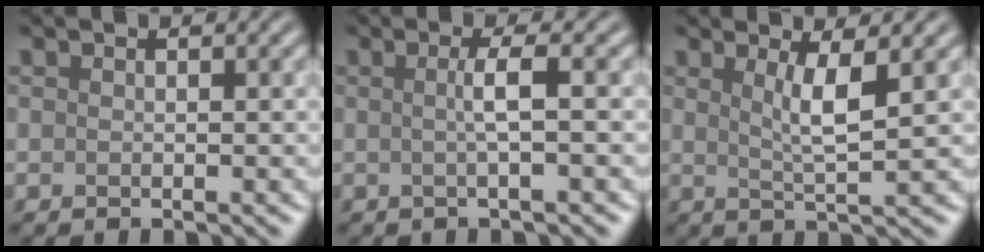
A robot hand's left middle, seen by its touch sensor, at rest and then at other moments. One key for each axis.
{"total": 2.2, "fx": 0.0, "fy": 0.4, "fz": 2.2, "tx": -0.039, "ty": 0.001, "tz": -0.004}
{"total": 3.2, "fx": 1.0, "fy": 0.6, "fz": 2.9, "tx": -0.049, "ty": -0.004, "tz": 0.020}